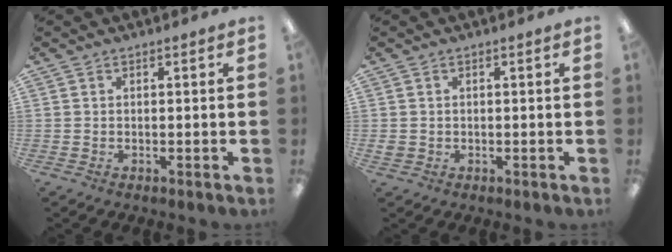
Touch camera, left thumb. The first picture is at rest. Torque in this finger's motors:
{"motor_torque": [0.22, 0.19, 0.48, -0.13, 0.00]}